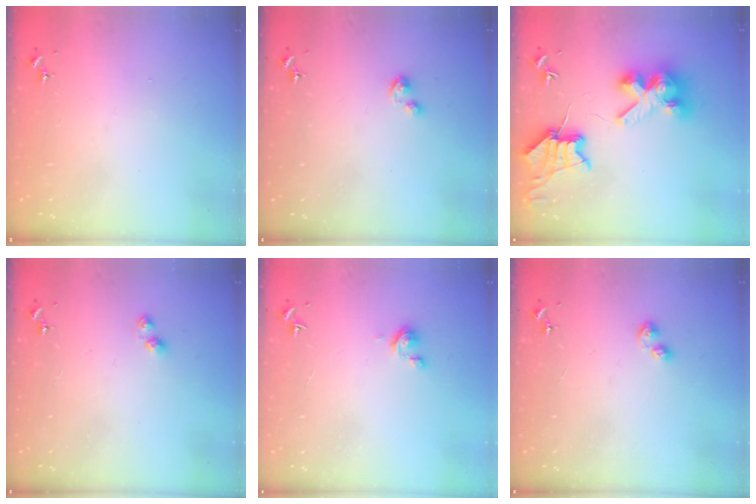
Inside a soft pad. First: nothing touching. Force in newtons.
{"total": 3.5, "press": 3.5, "slide": 0.4}
{"total": 12.3, "press": 12.3, "slide": 0.9}
{"total": 3.0, "press": 3.0, "slide": 0.3}
{"total": 2.9, "press": 2.9, "slide": 0.3}
{"total": 4.8, "press": 4.8, "slide": 0.7}